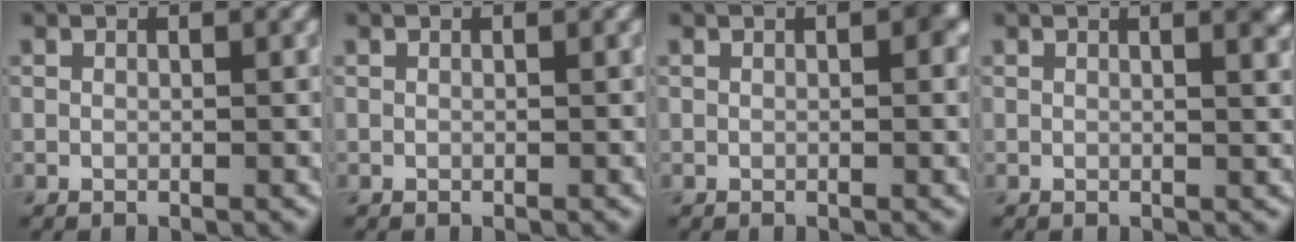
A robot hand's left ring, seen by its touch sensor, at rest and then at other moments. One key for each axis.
{"total": 0.0}
{"total": 1.6, "fx": 0.2, "fy": 0.6, "fz": 1.5, "tx": -0.014, "ty": 0.001, "tz": 0.005}
{"total": 2.5, "fx": 1.2, "fy": 1.0, "fz": 2.0, "tx": -0.008, "ty": 0.005, "tz": 0.013}